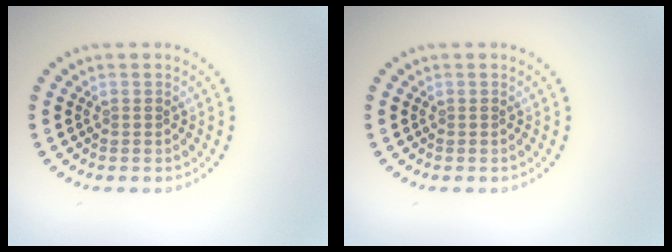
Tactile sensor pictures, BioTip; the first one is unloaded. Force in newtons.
{"total": 0.0}